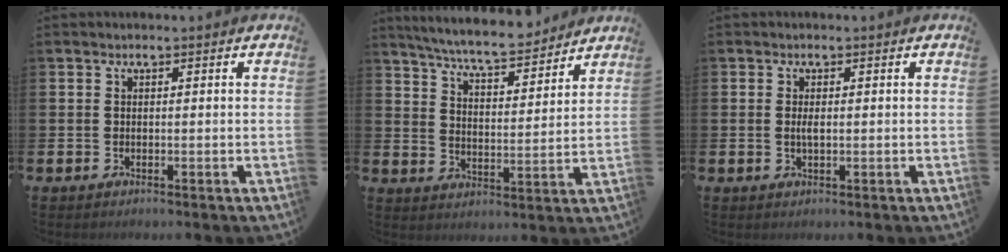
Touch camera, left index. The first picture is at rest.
{"total": 7.4, "force": [7.0, 0.5, 2.2], "torque": [-0.065, -0.047, 0.121]}
{"total": 1.3, "force": [0.0, 0.5, 1.2], "torque": [-0.021, 0.001, -0.002]}